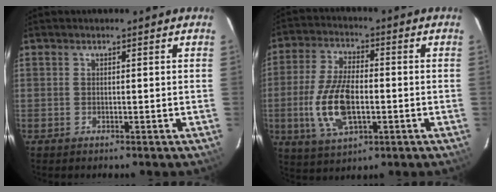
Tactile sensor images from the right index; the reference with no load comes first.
{"total": 12.8, "force": [-2.5, 5.9, 11.1], "torque": [-0.232, -0.003, -0.041]}